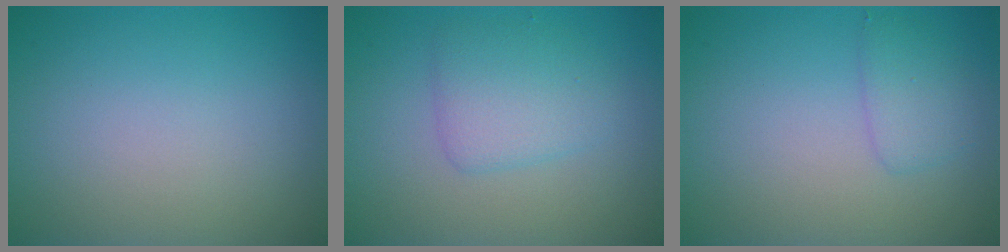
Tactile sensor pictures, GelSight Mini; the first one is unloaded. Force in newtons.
{"total": 3.0, "press": 3.0, "slide": 0.1}
{"total": 1.7, "press": 1.7, "slide": 0.1}